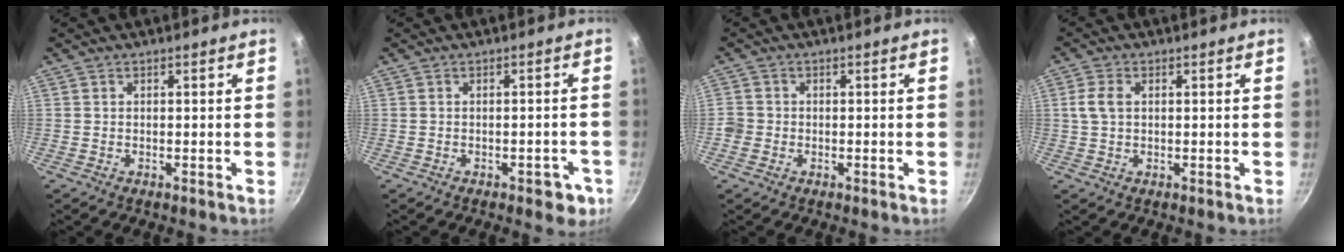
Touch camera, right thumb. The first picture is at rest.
{"total": 4.0, "force": [-2.2, 1.9, 2.8], "torque": [-0.019, 0.016, -0.023]}
{"total": 2.5, "force": [-0.6, 2.3, 0.8], "torque": [-0.007, 0.006, -0.016]}
{"total": 3.8, "force": [0.7, 2.5, 2.8], "torque": [-0.066, 0.006, 0.012]}